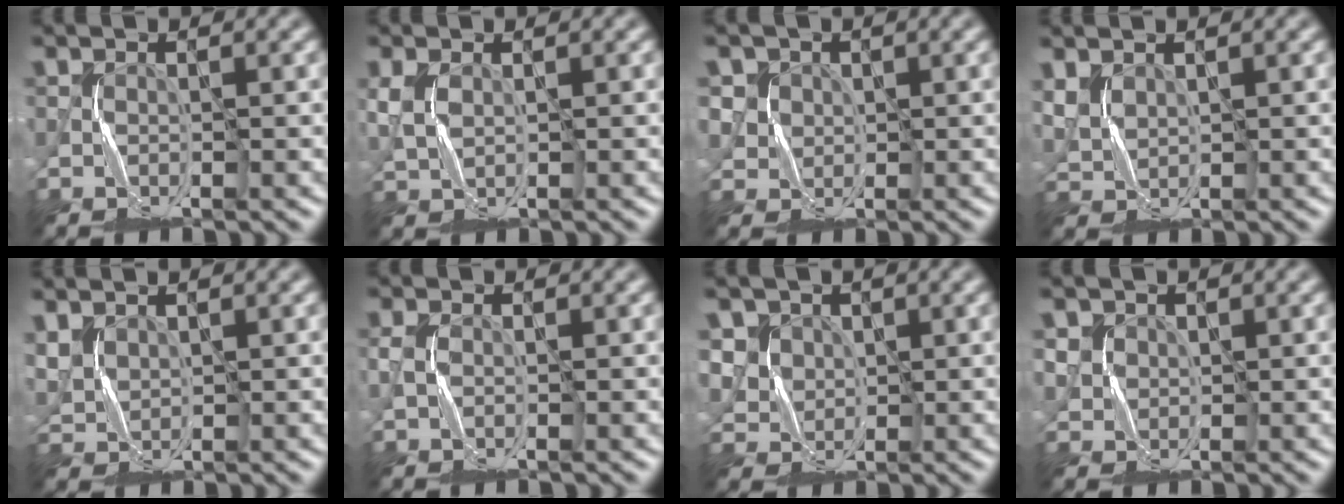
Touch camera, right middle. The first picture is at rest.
{"total": 2.1, "force": [0.5, 1.2, 1.7], "torque": [-0.057, 0.000, 0.015]}
{"total": 3.1, "force": [1.4, 2.8, 0.5], "torque": [-0.032, -0.004, 0.033]}
{"total": 2.3, "force": [1.5, 1.3, 1.3], "torque": [-0.045, -0.001, 0.036]}
{"total": 2.4, "force": [1.5, 1.5, 1.2], "torque": [-0.044, -0.001, 0.035]}
{"total": 0.9, "force": [-0.1, 0.4, 0.8], "torque": [-0.025, 0.001, -0.003]}
{"total": 4.2, "force": [2.1, 3.5, 1.1], "torque": [-0.046, 0.000, 0.043]}
{"total": 1.8, "force": [0.7, 1.6, 0.1], "torque": [-0.024, -0.010, 0.026]}